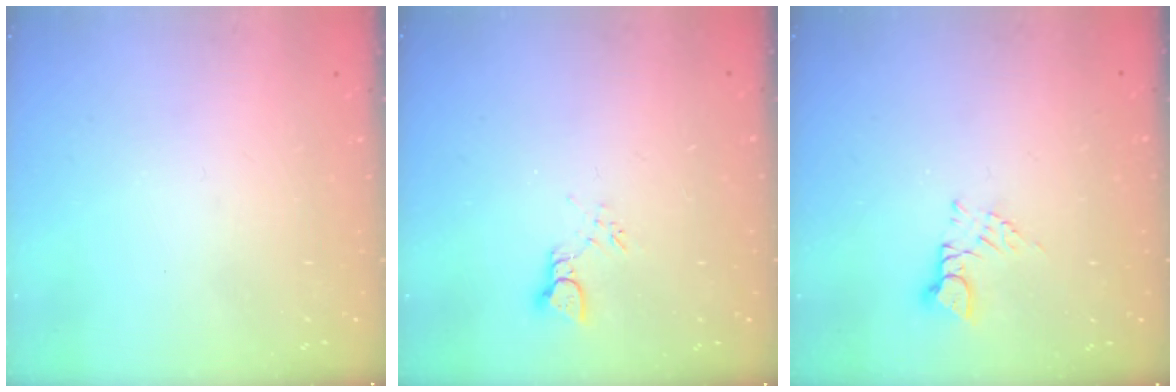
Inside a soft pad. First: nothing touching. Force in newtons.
{"total": 2.3, "press": 2.3, "slide": 0.2}
{"total": 3.0, "press": 3.0, "slide": 0.4}